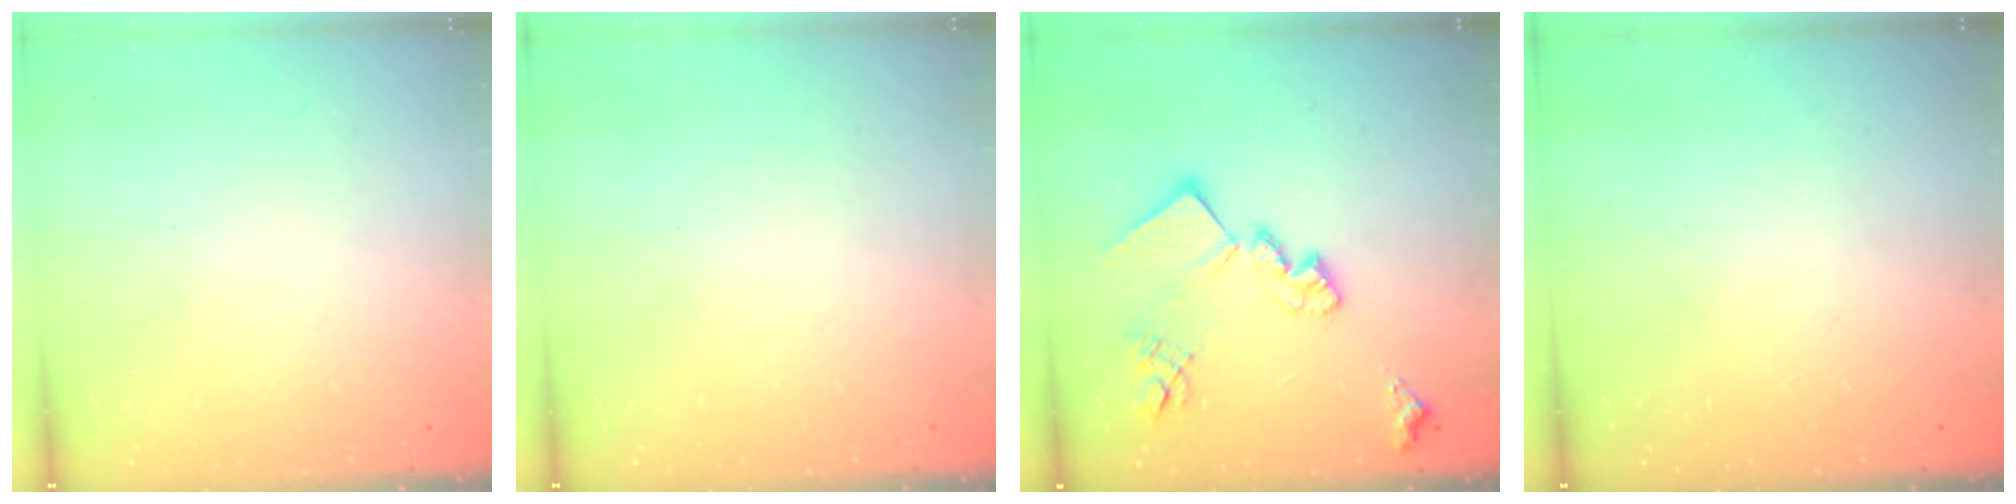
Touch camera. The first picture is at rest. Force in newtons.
{"total": 0.0}
{"total": 19.1, "press": 19.0, "slide": 1.2}
{"total": 1.3, "press": 1.2, "slide": 0.2}